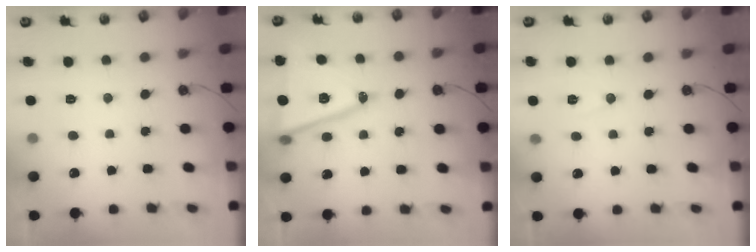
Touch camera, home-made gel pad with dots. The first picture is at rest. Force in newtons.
{"total": 15.6, "press": 15.0, "slide": 3.9}
{"total": 7.0, "press": 5.3, "slide": 4.5}